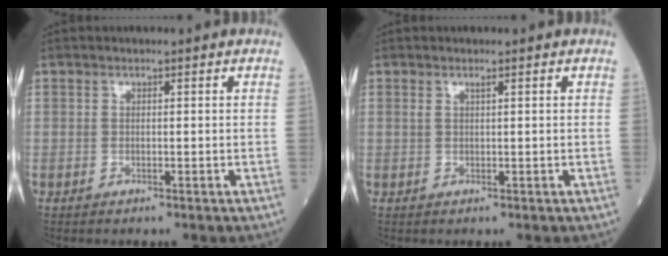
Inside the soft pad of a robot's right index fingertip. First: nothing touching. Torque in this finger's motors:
{"motor_torque": [-0.04, 0.04, -0.03, 0.02]}